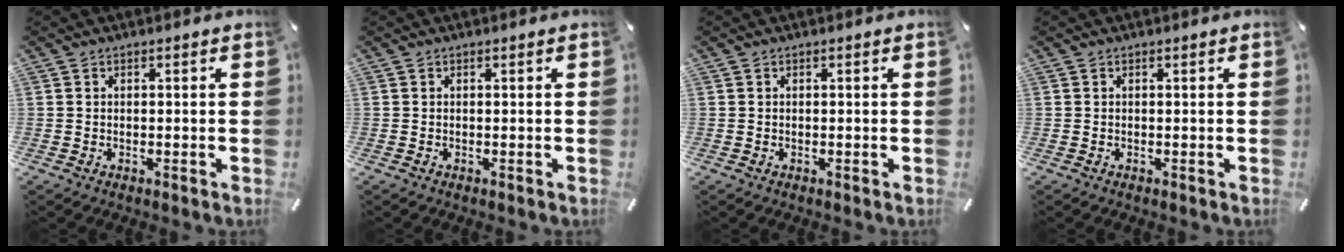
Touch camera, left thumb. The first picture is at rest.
{"total": 0.0}
{"total": 0.0}
{"total": 0.0}